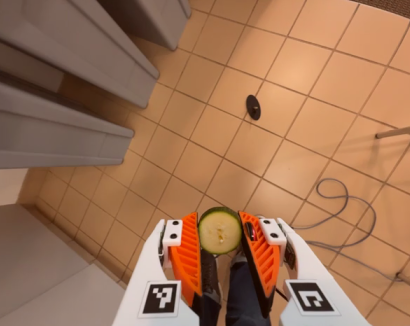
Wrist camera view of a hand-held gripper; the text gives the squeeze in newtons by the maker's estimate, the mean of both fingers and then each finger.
{"total": 8.2, "left": 7.6, "right": 8.8}